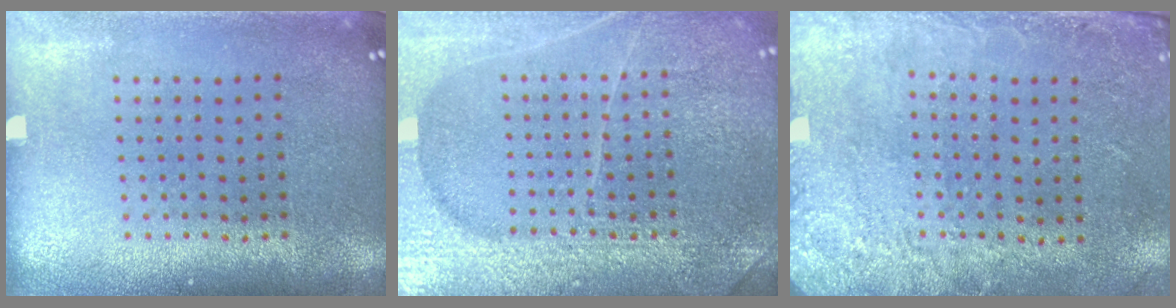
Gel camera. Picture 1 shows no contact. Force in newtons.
{"total": 6.7, "press": 6.6, "slide": 0.9}
{"total": 2.7, "press": 1.9, "slide": 1.9}